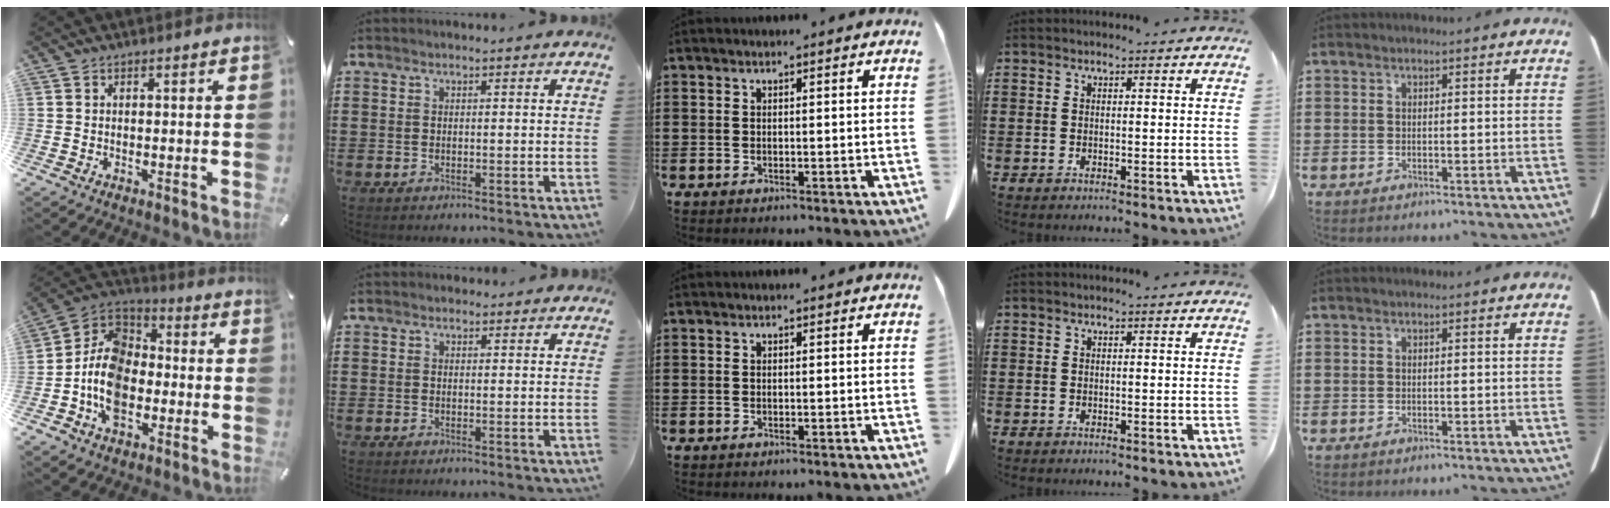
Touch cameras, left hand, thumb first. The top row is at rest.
{"thumb": {"total": 13.3, "force": [-5.2, 9.6, 7.5], "torque": [-0.174, 0.025, -0.100]}, "index": {"total": 0.9, "force": [0.7, 0.5, 0.2], "torque": [-0.006, 0.004, 0.013]}}